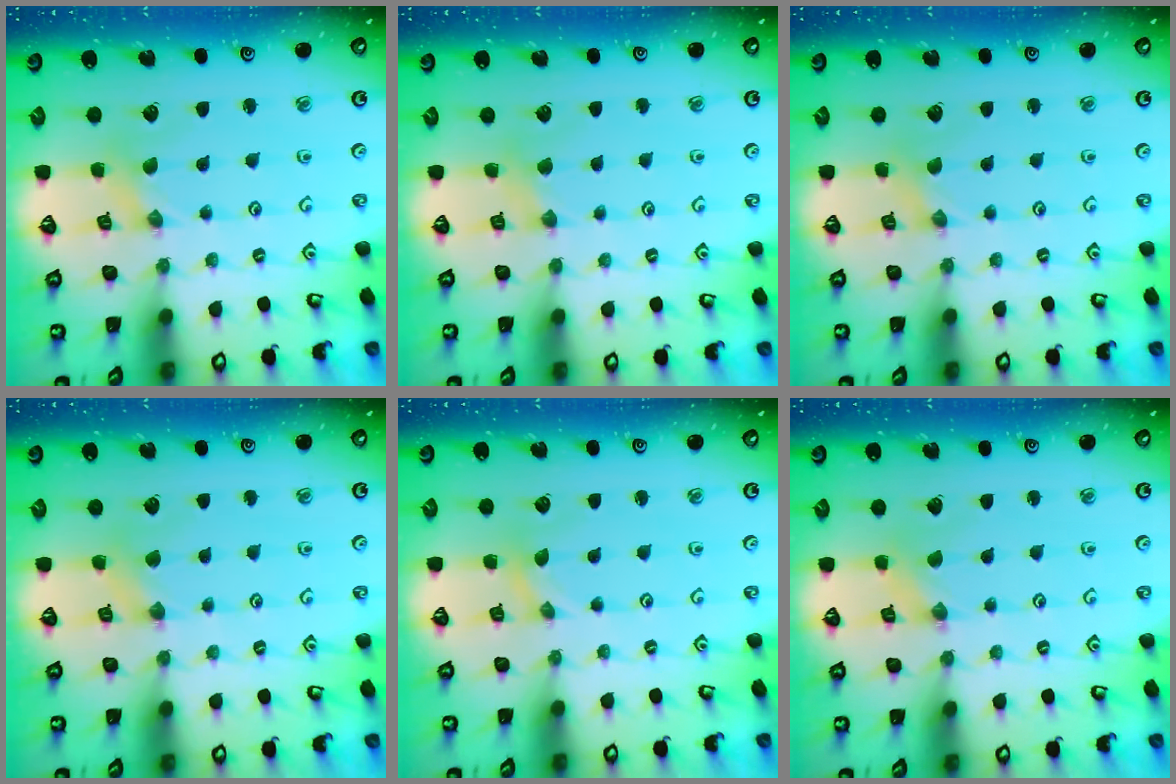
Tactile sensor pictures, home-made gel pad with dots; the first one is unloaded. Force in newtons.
{"total": 2.3, "press": 2.2, "slide": 0.4}
{"total": 0.0}
{"total": 2.8, "press": 2.7, "slide": 0.6}
{"total": 0.0}
{"total": 0.0}